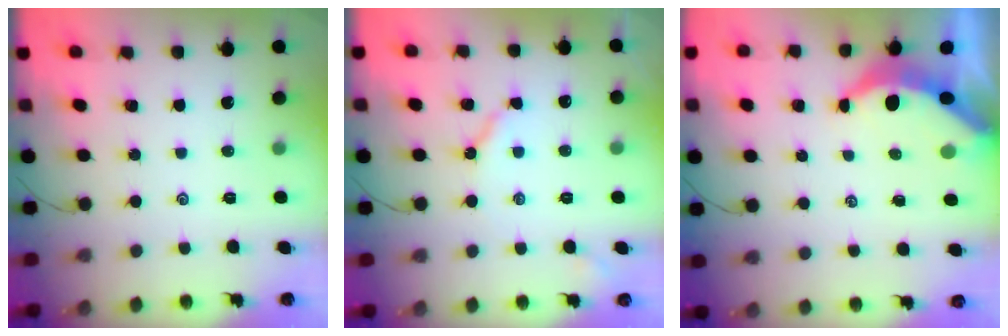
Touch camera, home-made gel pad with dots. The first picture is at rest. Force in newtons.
{"total": 4.1, "press": 4.1, "slide": 0.3}
{"total": 5.4, "press": 5.4, "slide": 0.6}